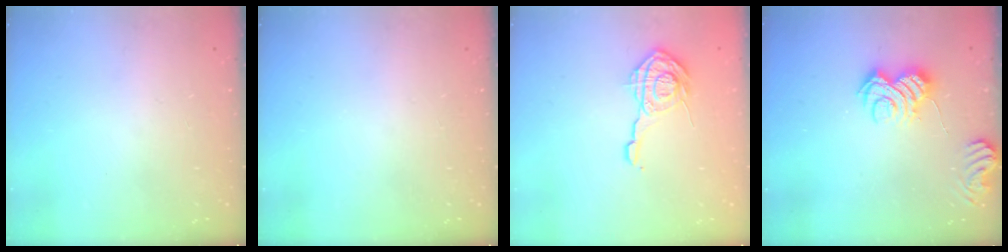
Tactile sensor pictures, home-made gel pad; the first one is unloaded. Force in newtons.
{"total": 0.0}
{"total": 11.1, "press": 11.1, "slide": 0.9}
{"total": 7.3, "press": 7.2, "slide": 0.6}